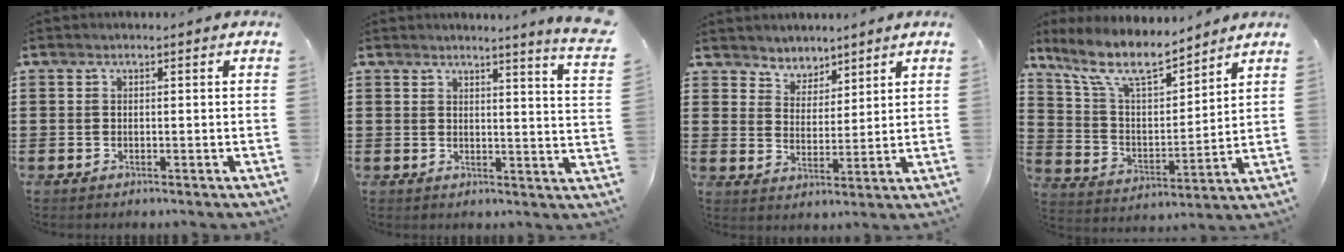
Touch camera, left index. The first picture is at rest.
{"total": 4.1, "force": [3.5, -1.3, 1.6], "torque": [-0.035, -0.030, 0.057]}
{"total": 4.1, "force": [3.6, 1.8, -0.7], "torque": [-0.008, -0.008, 0.067]}
{"total": 10.2, "force": [8.4, 2.4, 5.3], "torque": [-0.136, -0.040, 0.148]}